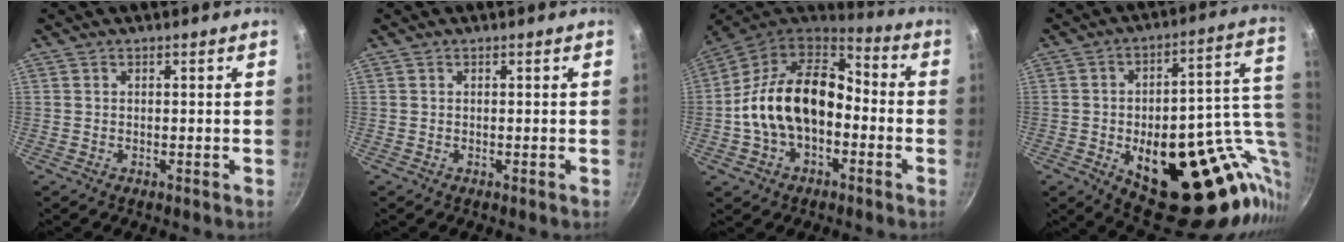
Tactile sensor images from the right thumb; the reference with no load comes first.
{"total": 0.0}
{"total": 19.3, "force": [-2.4, 12.9, 14.2], "torque": [-0.229, 0.052, -0.051]}
{"total": 30.4, "force": [-6.4, 14.9, 25.7], "torque": [-0.282, 0.011, -0.068]}